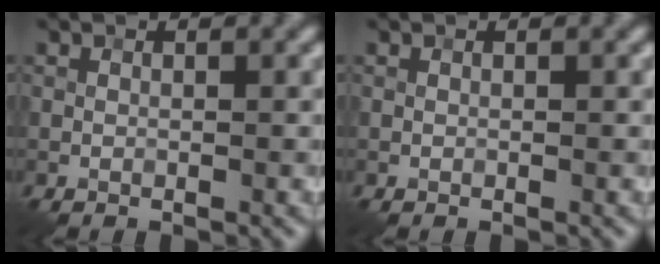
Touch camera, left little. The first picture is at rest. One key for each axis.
{"total": 0.0}